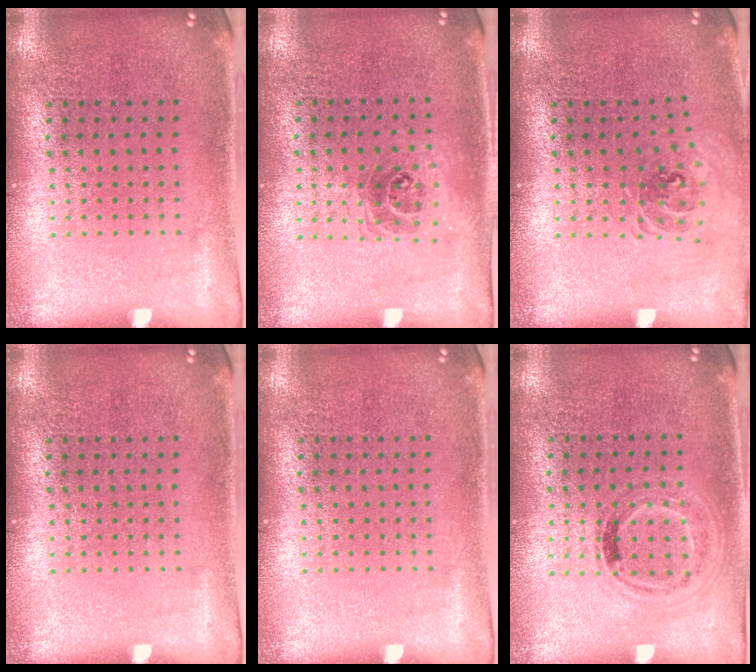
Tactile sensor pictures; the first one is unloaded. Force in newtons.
{"total": 1.0, "press": 0.9, "slide": 0.5}
{"total": 0.9, "press": 0.8, "slide": 0.2}
{"total": 0.0}
{"total": 0.0}
{"total": 1.0, "press": 0.9, "slide": 0.5}